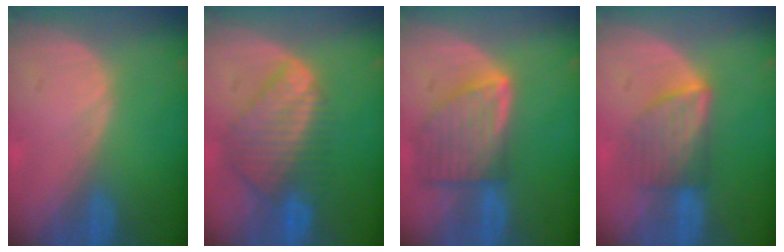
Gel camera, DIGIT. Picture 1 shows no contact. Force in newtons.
{"total": 9.1, "press": 7.7, "slide": 4.8}
{"total": 8.2, "press": 7.3, "slide": 3.7}
{"total": 5.9, "press": 5.7, "slide": 1.5}